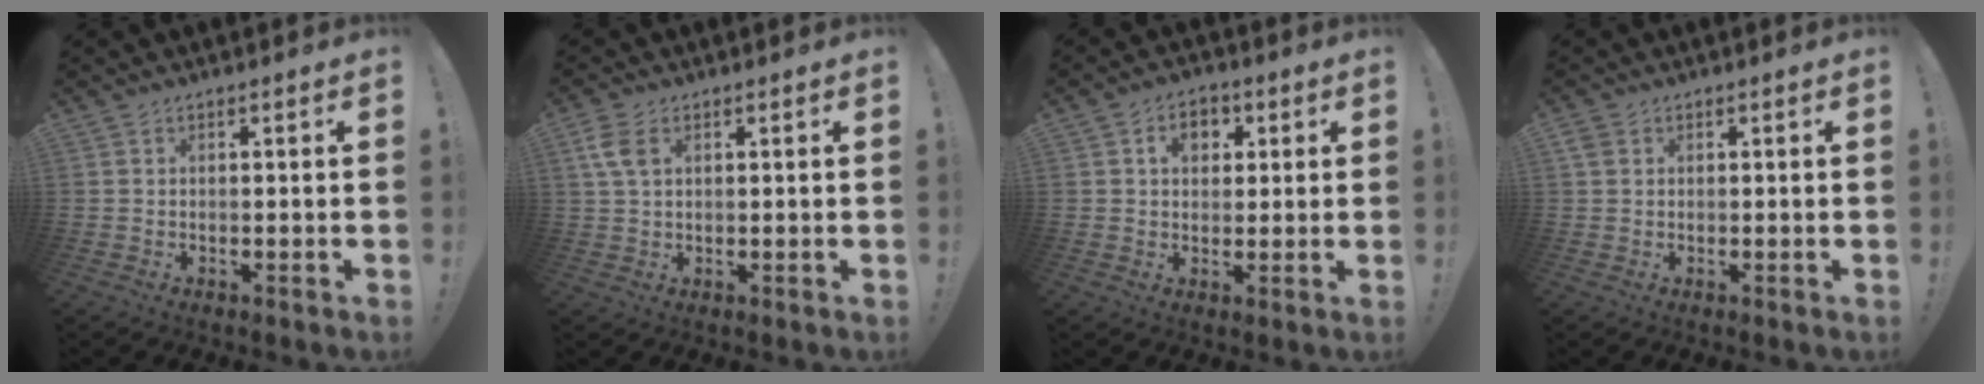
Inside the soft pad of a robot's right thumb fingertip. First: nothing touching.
{"total": 5.7, "force": [2.0, 3.4, 4.1], "torque": [-0.086, -0.002, 0.036]}
{"total": 6.8, "force": [2.2, 5.2, 3.7], "torque": [-0.048, 0.004, 0.038]}
{"total": 2.3, "force": [1.0, 1.7, 1.0], "torque": [-0.013, 0.001, 0.019]}